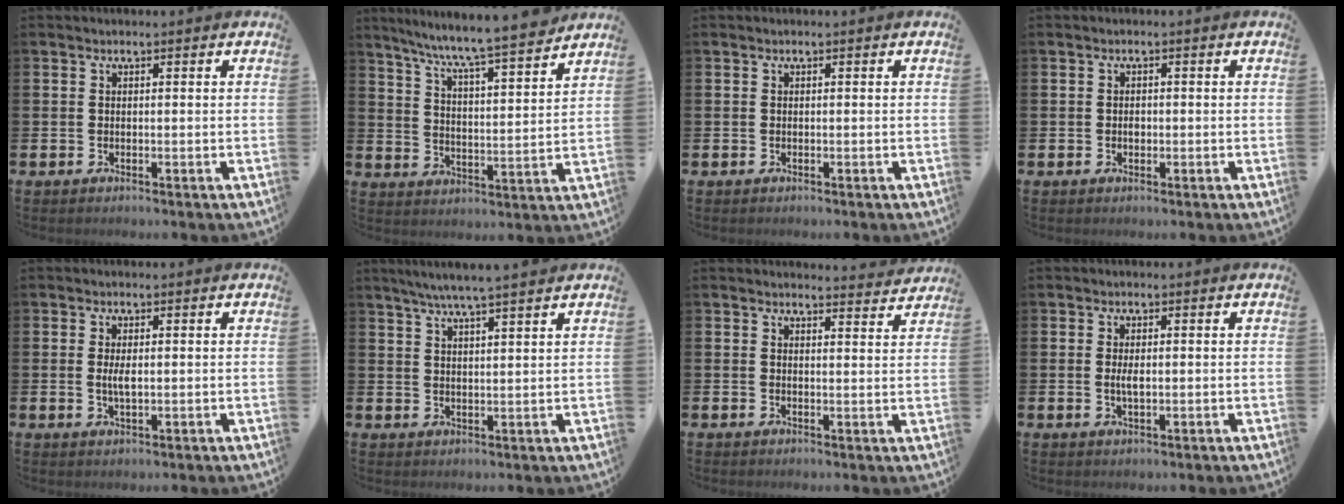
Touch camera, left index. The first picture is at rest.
{"total": 8.4, "force": [7.9, -0.2, 2.8], "torque": [-0.087, -0.058, 0.137]}
{"total": 0.0}
{"total": 0.9, "force": [0.0, 0.7, 0.5], "torque": [0.001, 0.001, -0.005]}
{"total": 2.2, "force": [0.2, 0.8, 2.1], "torque": [-0.037, 0.001, 0.001]}
{"total": 5.3, "force": [4.9, -0.4, 2.0], "torque": [-0.050, -0.016, 0.086]}
{"total": 3.0, "force": [3.0, 0.2, 0.0], "torque": [0.005, -0.023, 0.051]}
{"total": 1.9, "force": [0.1, 0.8, 1.8], "torque": [-0.031, 0.001, -0.001]}